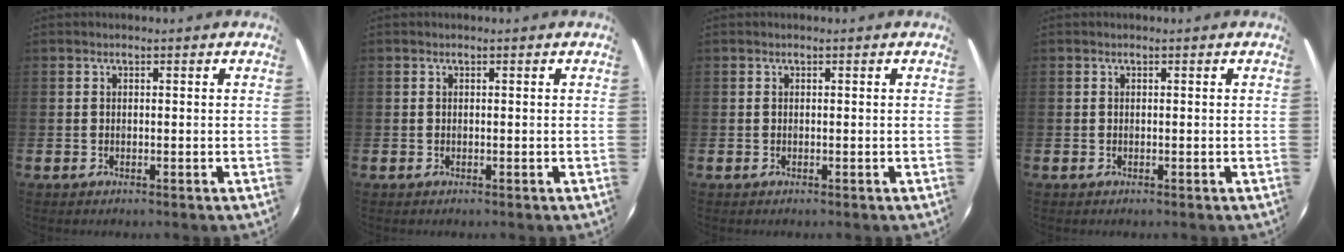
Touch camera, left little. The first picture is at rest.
{"total": 0.0}
{"total": 0.0}
{"total": 0.0}